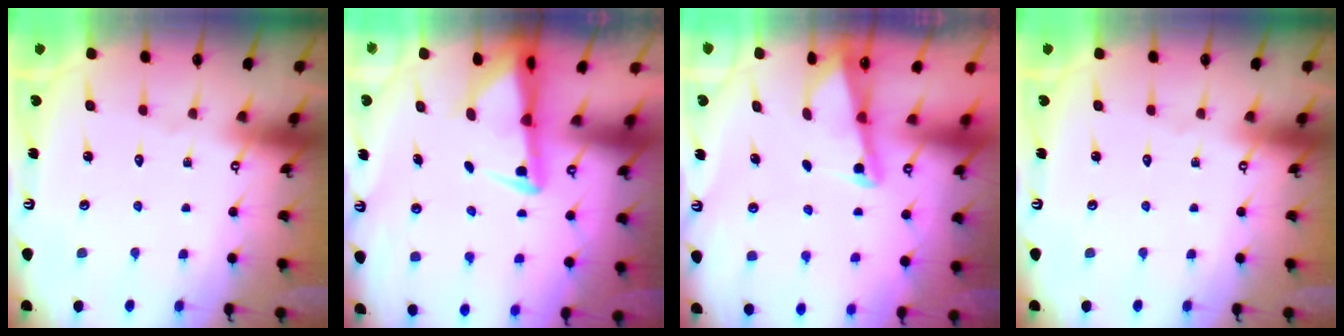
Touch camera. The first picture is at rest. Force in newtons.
{"total": 2.6, "press": 2.5, "slide": 0.7}
{"total": 2.0, "press": 2.0, "slide": 0.2}
{"total": 0.0}